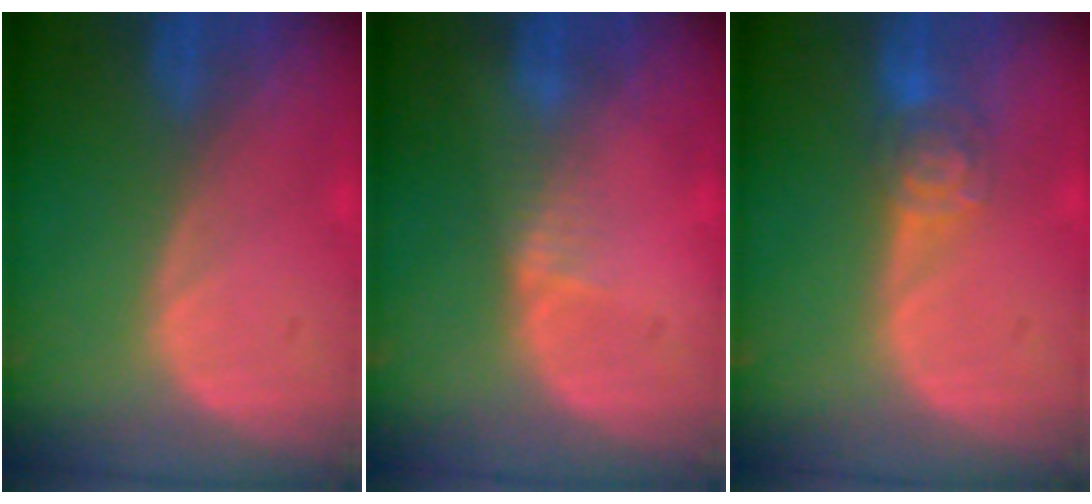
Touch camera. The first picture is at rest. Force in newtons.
{"total": 1.8, "press": 1.5, "slide": 1.0}
{"total": 4.6, "press": 4.3, "slide": 1.7}